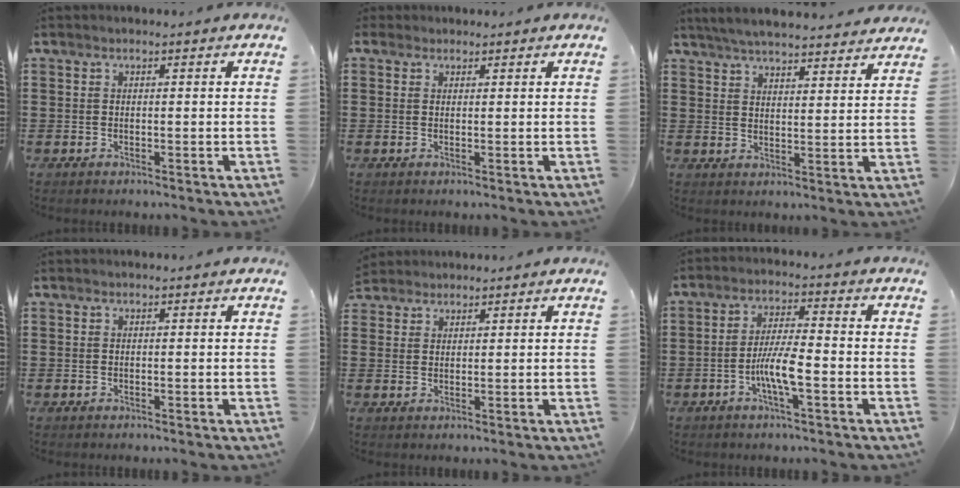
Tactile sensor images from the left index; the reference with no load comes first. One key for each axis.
{"total": 0.7, "fx": 0.4, "fy": 0.5, "fz": 0.1, "tx": -0.004, "ty": 0.005, "tz": 0.007}
{"total": 5.0, "fx": 4.9, "fy": 0.0, "fz": 1.2, "tx": -0.041, "ty": -0.020, "tz": 0.087}
{"total": 0.0}
{"total": 2.0, "fx": 1.9, "fy": 0.6, "fz": -0.2, "tx": -0.001, "ty": 0.005, "tz": 0.039}
{"total": 6.3, "fx": -2.3, "fy": 1.2, "fz": 5.7, "tx": -0.116, "ty": -0.002, "tz": -0.048}